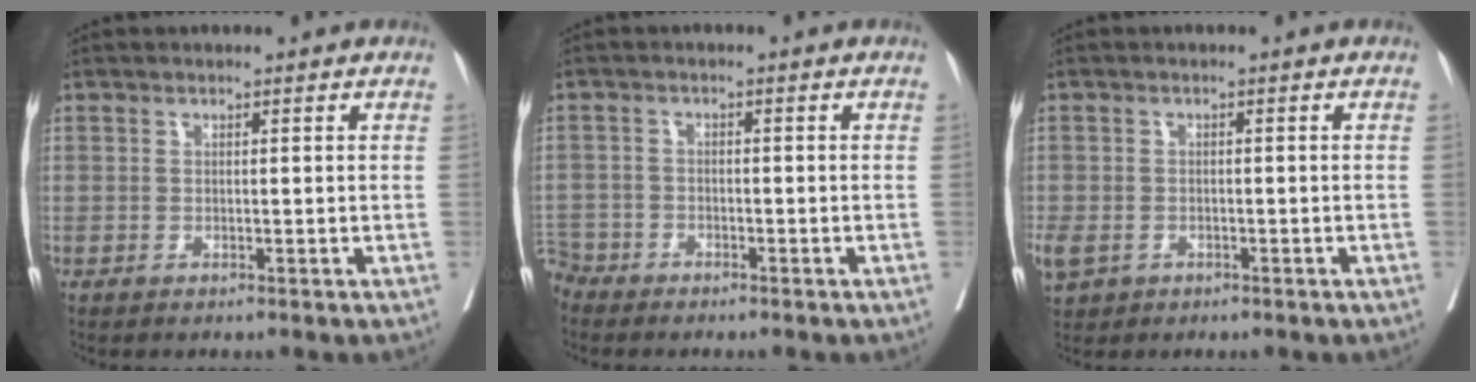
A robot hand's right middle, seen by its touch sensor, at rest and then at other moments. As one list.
[{"total": 3.6, "force": [-3.2, 1.5, -0.6], "torque": [0.010, -0.001, -0.068]}, {"total": 6.5, "force": [-3.3, 4.5, 3.3], "torque": [-0.097, -0.007, -0.048]}]